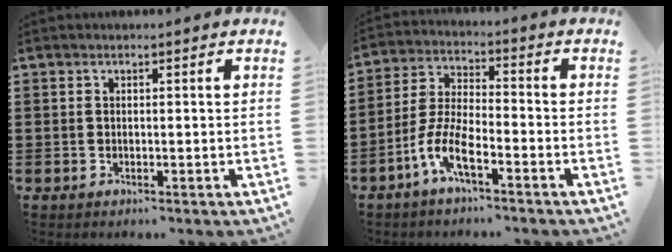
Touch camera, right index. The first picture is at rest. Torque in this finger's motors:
{"motor_torque": [0.58, 0.14, 0.41, 0.16]}